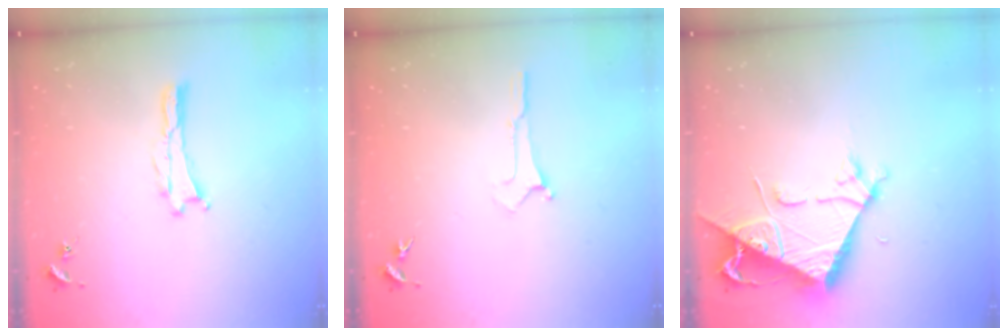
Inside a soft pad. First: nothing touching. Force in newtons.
{"total": 0.0}
{"total": 7.5, "press": 7.5, "slide": 0.7}